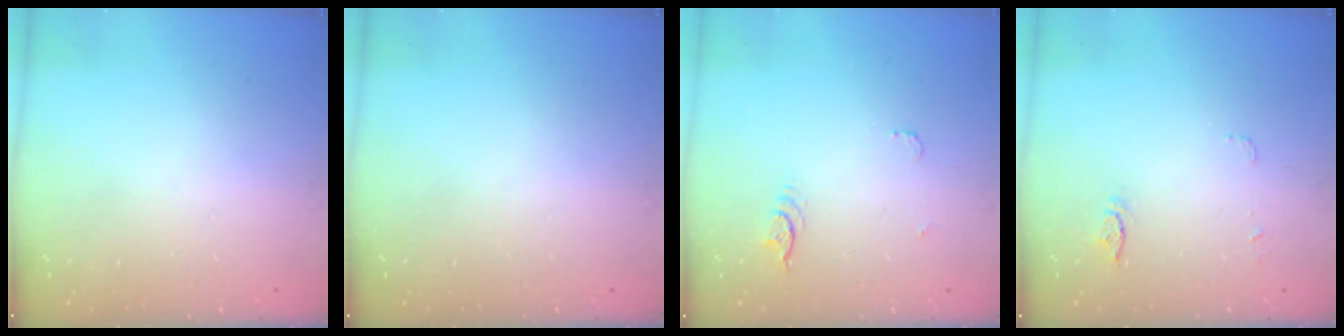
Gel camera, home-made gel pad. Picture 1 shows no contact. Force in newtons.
{"total": 0.0}
{"total": 3.8, "press": 3.4, "slide": 1.6}
{"total": 5.5, "press": 5.4, "slide": 0.4}